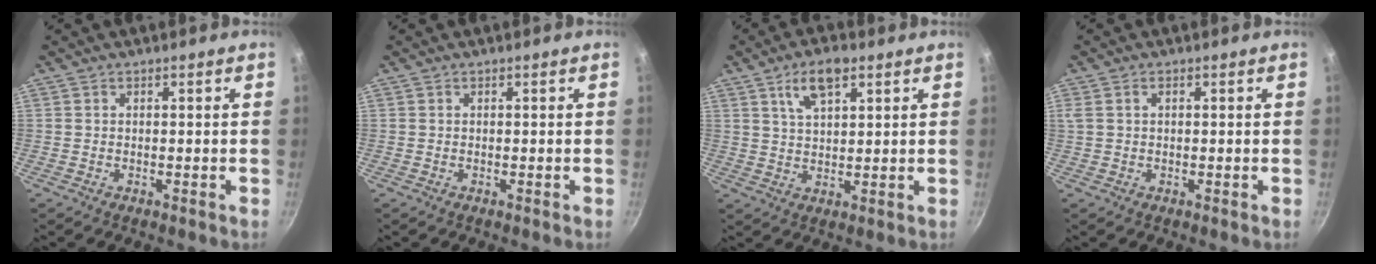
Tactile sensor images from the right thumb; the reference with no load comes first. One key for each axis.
{"total": 0.0}
{"total": 7.7, "fx": 3.9, "fy": 3.4, "fz": 5.7, "tx": -0.093, "ty": -0.008, "tz": 0.071}
{"total": 0.9, "fx": 0.4, "fy": 0.6, "fz": 0.6, "tx": -0.011, "ty": 0.004, "tz": 0.005}